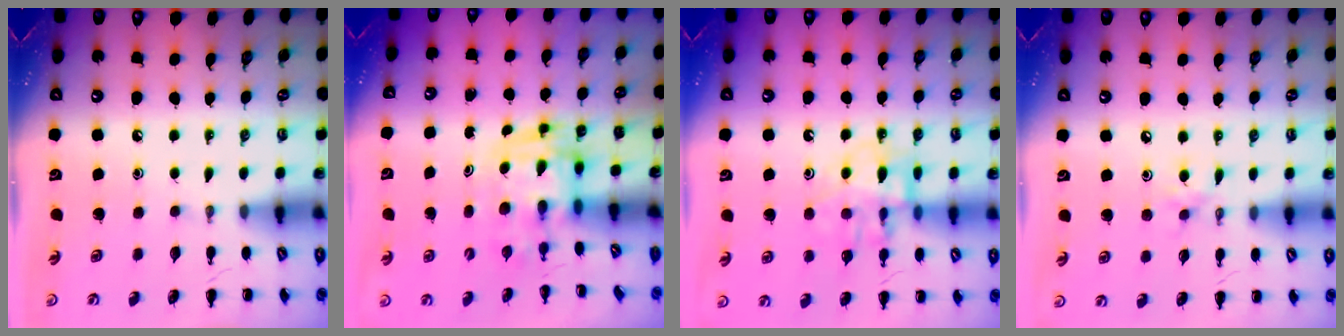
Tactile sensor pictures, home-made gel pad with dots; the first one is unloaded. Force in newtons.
{"total": 2.9, "press": 2.9, "slide": 0.5}
{"total": 14.9, "press": 14.7, "slide": 1.8}
{"total": 4.3, "press": 4.1, "slide": 1.2}